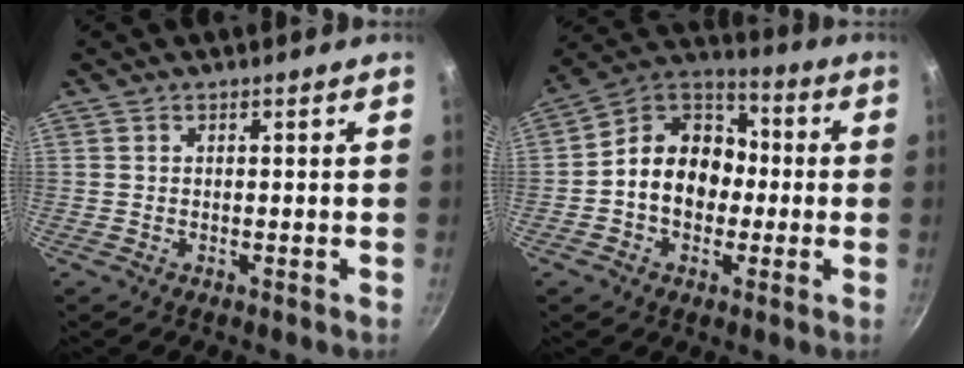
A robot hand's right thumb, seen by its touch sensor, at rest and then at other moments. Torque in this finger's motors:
{"motor_torque": [-0.03, 0.66, 0.27, 0.22, 0.11]}